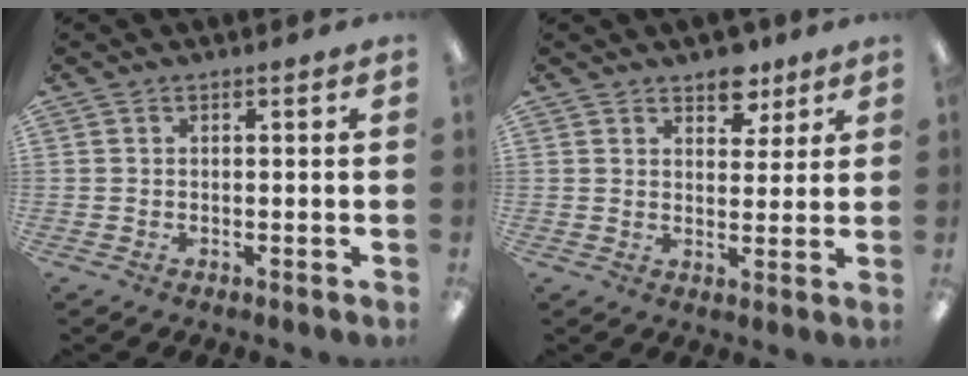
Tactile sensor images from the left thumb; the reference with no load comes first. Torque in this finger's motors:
{"motor_torque": [-0.24, -0.14, -0.36, -0.19, 0.05]}